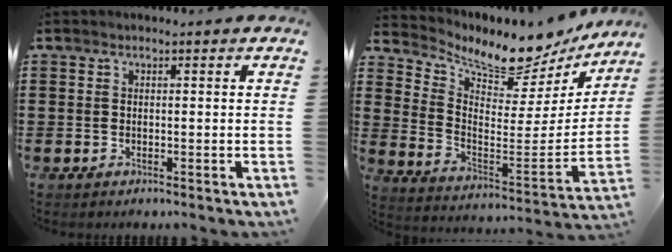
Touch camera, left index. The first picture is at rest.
{"total": 7.9, "force": [7.3, 1.9, 2.3], "torque": [-0.066, -0.069, 0.118]}